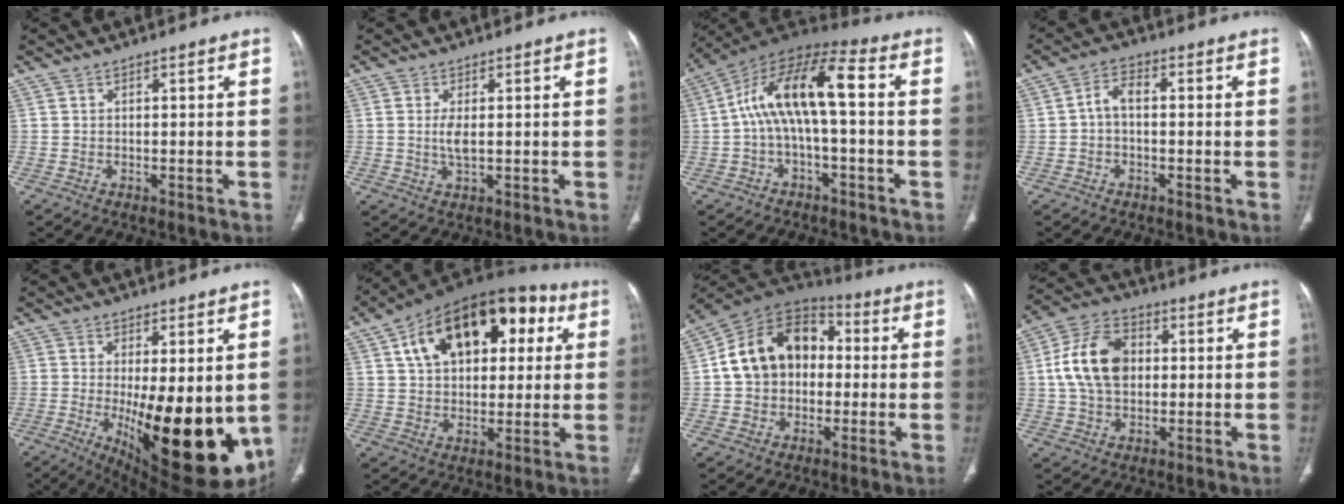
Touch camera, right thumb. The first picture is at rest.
{"total": 2.9, "force": [0.2, 1.0, 2.7], "torque": [-0.063, -0.006, 0.007]}
{"total": 13.7, "force": [0.0, 5.0, 12.7], "torque": [-0.235, 0.057, -0.008]}
{"total": 4.0, "force": [-0.3, 2.4, 3.2], "torque": [-0.053, 0.017, -0.013]}
{"total": 22.3, "force": [-3.5, 8.0, 20.5], "torque": [-0.246, -0.039, -0.022]}
{"total": 23.6, "force": [8.0, 14.0, 17.3], "torque": [-0.230, 0.028, 0.117]}
{"total": 17.2, "force": [1.1, 12.9, 11.3], "torque": [-0.156, 0.041, 0.007]}
{"total": 13.3, "force": [1.4, 9.2, 9.5], "torque": [-0.161, 0.016, 0.020]}